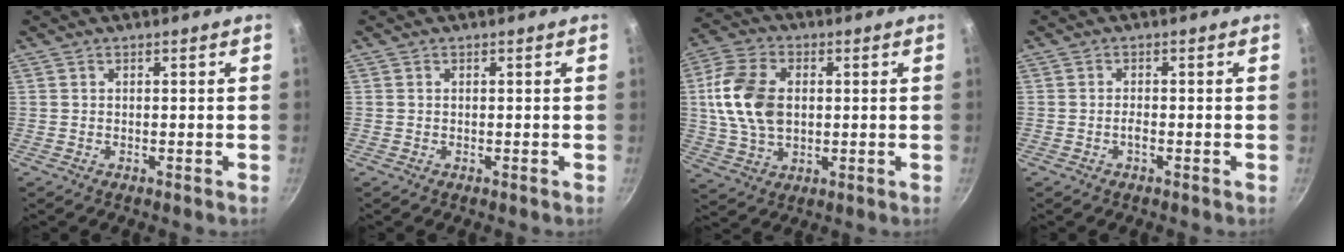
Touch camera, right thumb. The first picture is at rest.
{"total": 0.0}
{"total": 13.6, "force": [1.2, 9.1, 10.1], "torque": [-0.183, 0.006, 0.018]}
{"total": 1.3, "force": [-0.6, 0.5, 1.0], "torque": [-0.019, 0.008, -0.014]}